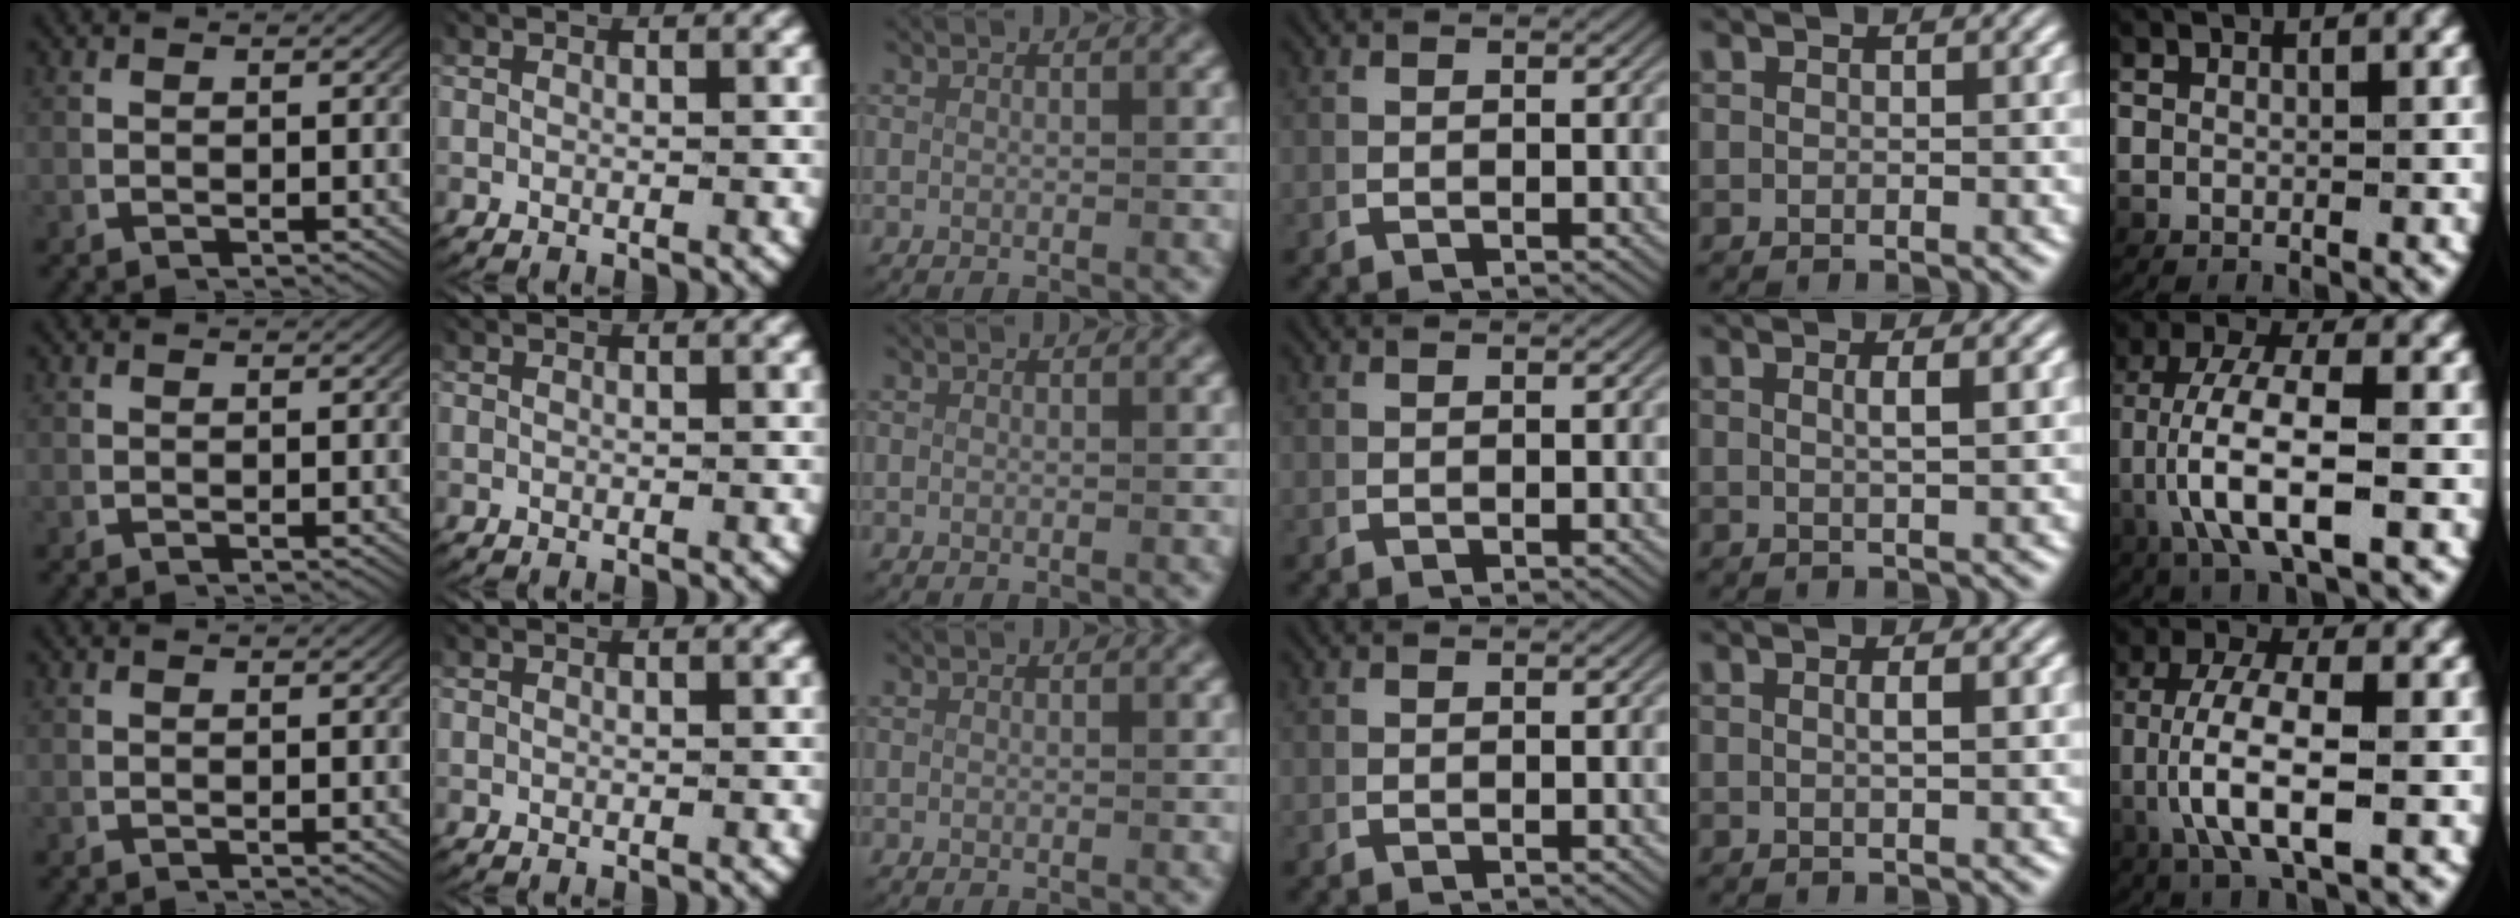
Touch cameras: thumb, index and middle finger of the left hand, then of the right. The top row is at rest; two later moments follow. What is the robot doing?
{"motion": "lift_and_place", "object": "ribbon"}